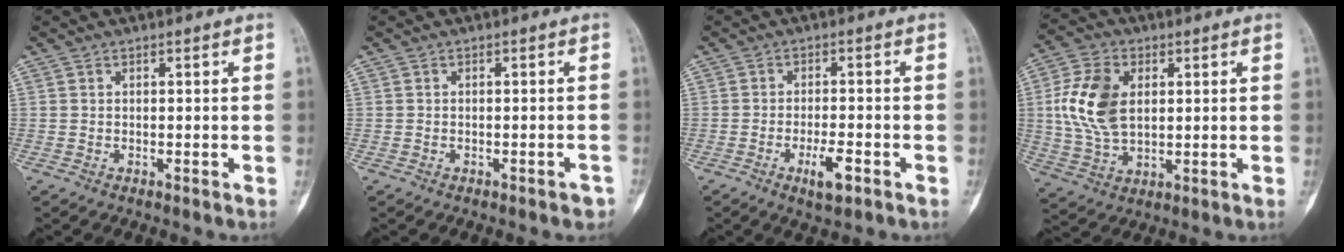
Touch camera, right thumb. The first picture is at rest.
{"total": 1.7, "force": [-1.2, 0.6, 1.1], "torque": [-0.012, 0.008, -0.011]}
{"total": 4.9, "force": [-2.3, 1.5, 4.1], "torque": [-0.069, 0.006, -0.036]}
{"total": 12.7, "force": [2.2, 8.0, 9.6], "torque": [-0.187, 0.000, 0.044]}